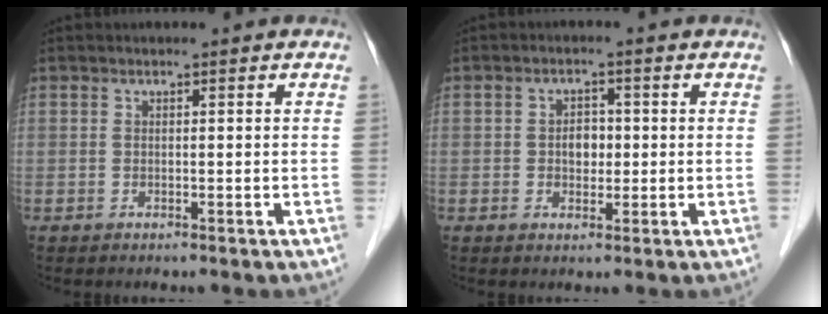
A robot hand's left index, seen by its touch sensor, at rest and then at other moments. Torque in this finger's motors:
{"motor_torque": [0.04, 0.01, 0.07, 0.02]}